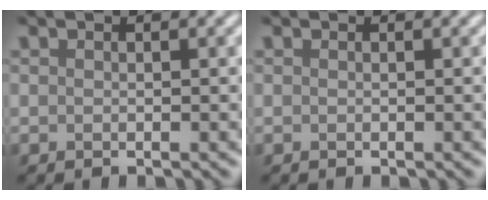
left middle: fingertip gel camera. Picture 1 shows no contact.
{"total": 0.0}